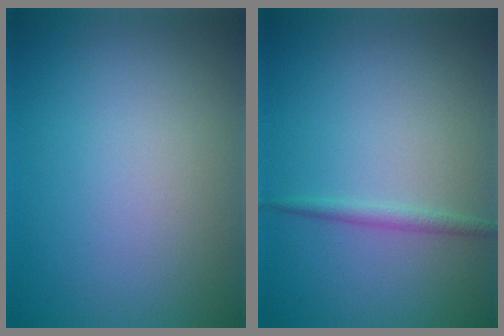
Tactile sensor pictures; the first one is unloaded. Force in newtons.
{"total": 1.1, "press": 1.1, "slide": 0.1}